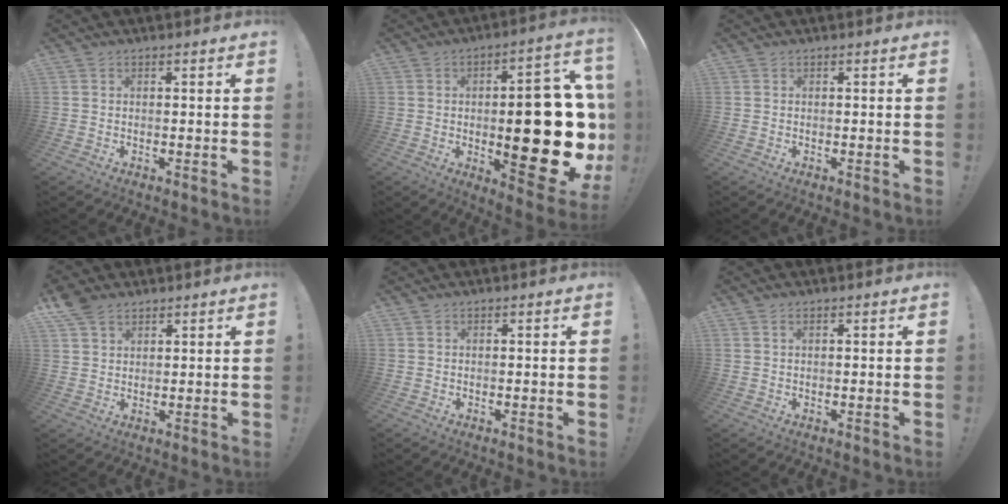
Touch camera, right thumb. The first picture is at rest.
{"total": 24.7, "force": [-1.3, 9.1, 23.0], "torque": [-0.316, -0.010, -0.008]}
{"total": 0.0}
{"total": 5.7, "force": [4.1, 3.1, 2.4], "torque": [-0.042, -0.017, 0.079]}
{"total": 0.0}
{"total": 0.8, "force": [0.4, 0.1, 0.7], "torque": [-0.017, 0.002, 0.007]}